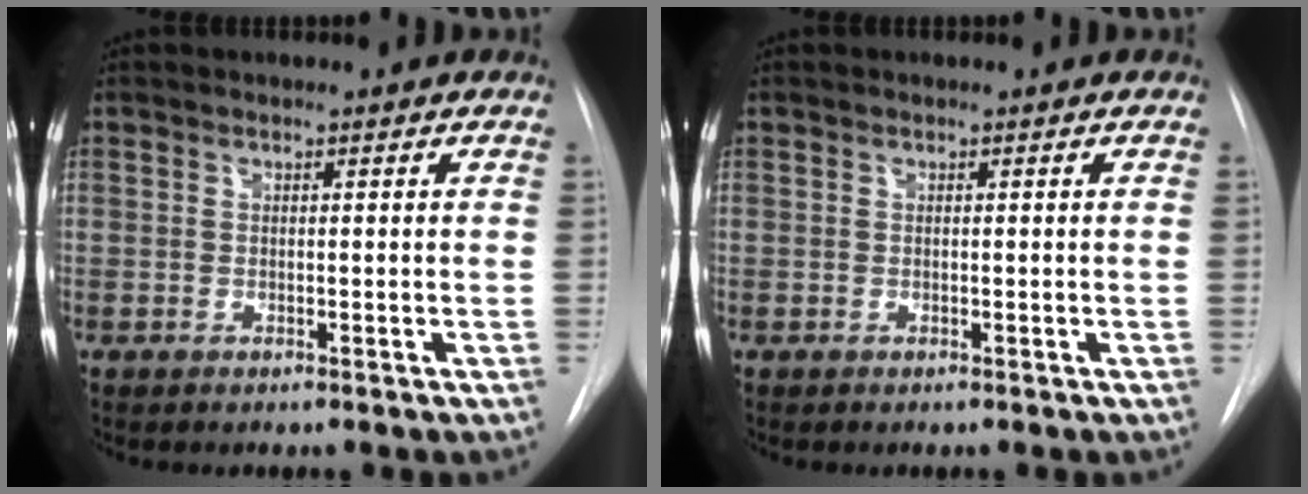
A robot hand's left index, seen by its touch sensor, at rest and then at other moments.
{"total": 0.0}